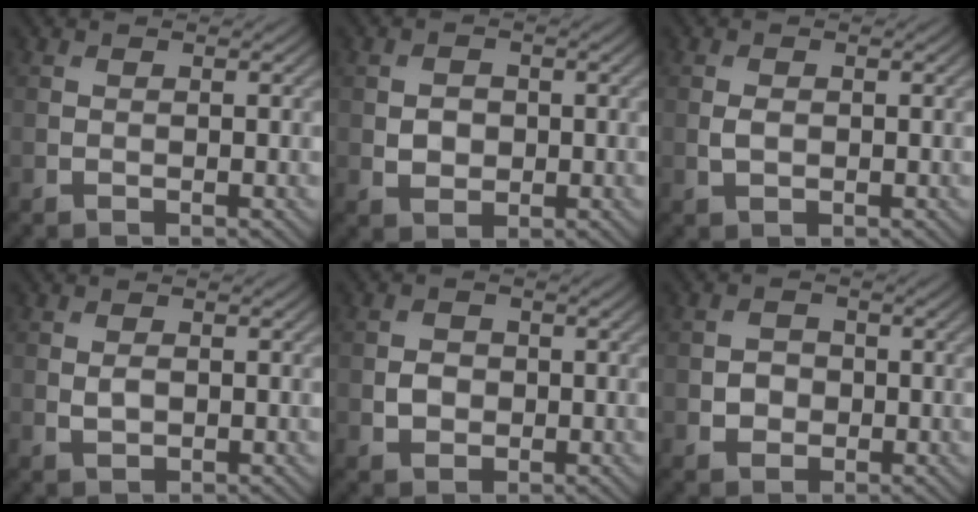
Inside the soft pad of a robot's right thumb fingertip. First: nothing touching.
{"total": 2.4, "force": [-0.1, 2.0, 1.2], "torque": [-0.025, -0.005, -0.004]}
{"total": 1.4, "force": [0.0, 0.9, 1.0], "torque": [-0.024, -0.002, 0.000]}
{"total": 1.4, "force": [0.1, 0.9, 1.2], "torque": [-0.025, -0.003, 0.004]}
{"total": 2.2, "force": [-0.3, 1.9, 1.0], "torque": [-0.019, -0.005, -0.009]}
{"total": 2.3, "force": [-0.4, 2.0, 0.9], "torque": [-0.014, -0.003, -0.012]}